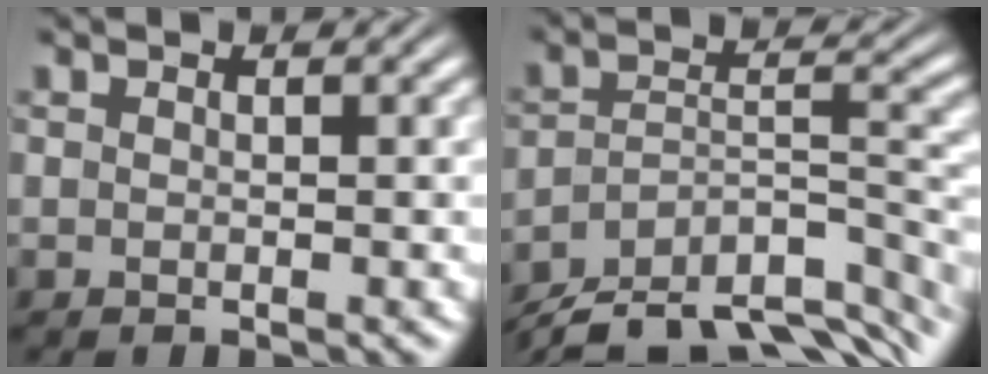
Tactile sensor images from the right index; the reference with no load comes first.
{"total": 11.6, "force": [-8.9, 4.6, 6.0], "torque": [-0.078, -0.033, -0.128]}